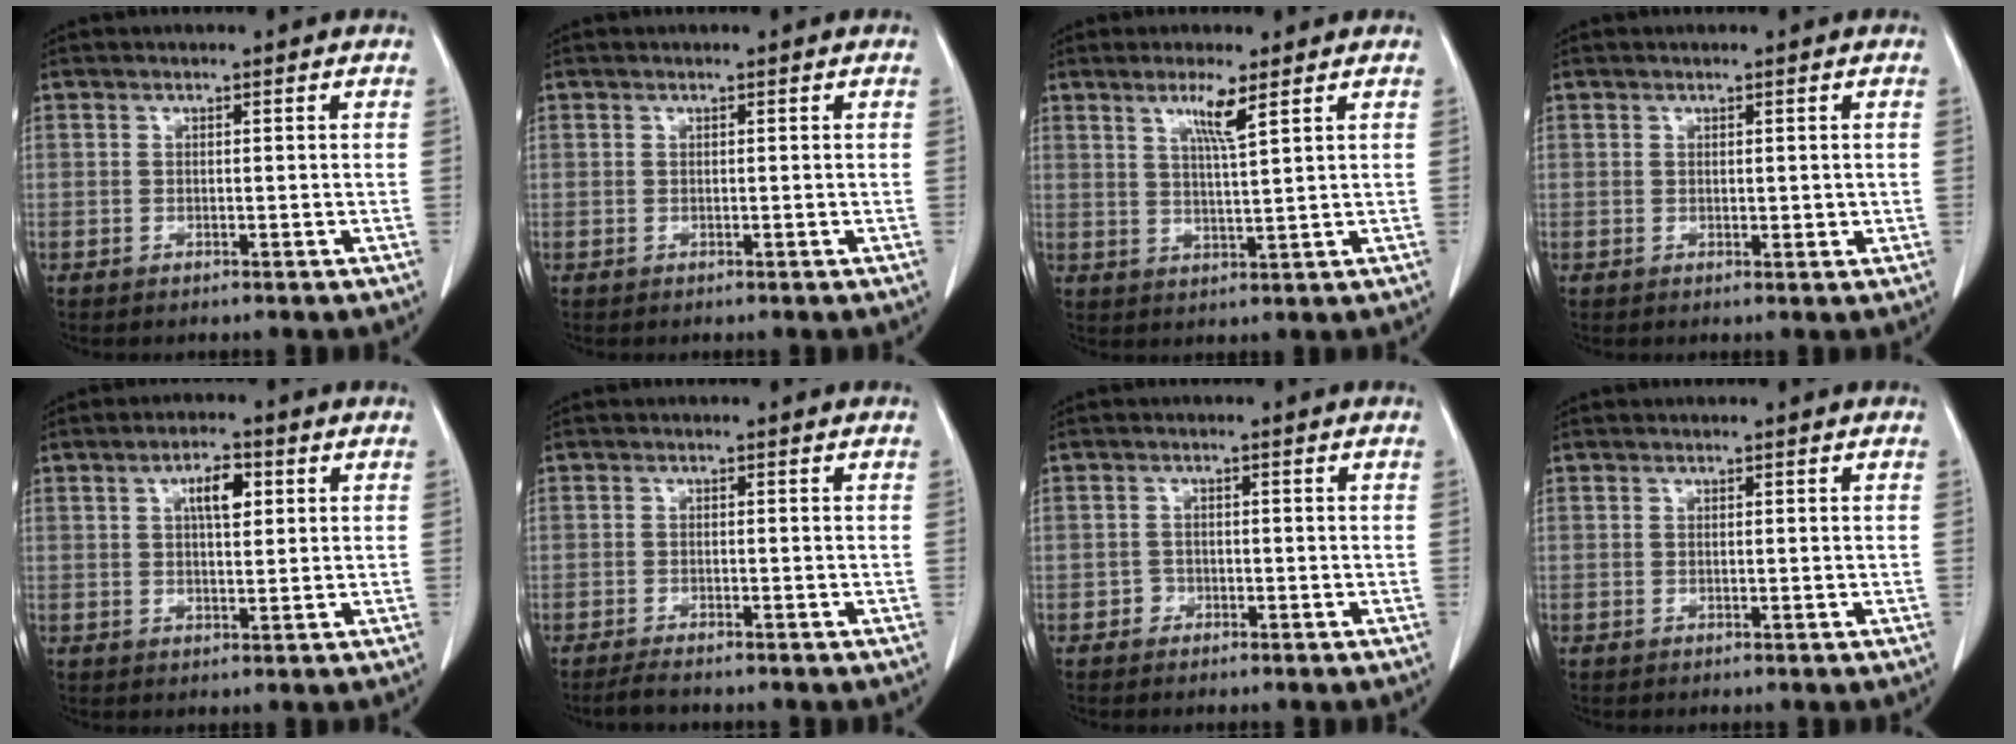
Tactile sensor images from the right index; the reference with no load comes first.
{"total": 0.0}
{"total": 4.5, "force": [2.5, -0.4, 3.7], "torque": [-0.070, -0.006, 0.048]}
{"total": 1.2, "force": [0.1, 0.6, 1.0], "torque": [-0.013, -0.004, 0.004]}
{"total": 4.7, "force": [1.6, 1.7, 4.1], "torque": [-0.069, 0.006, 0.025]}
{"total": 2.9, "force": [-2.6, 0.3, 1.3], "torque": [-0.026, -0.006, -0.039]}
{"total": 1.4, "force": [-0.7, 1.2, -0.1], "torque": [0.006, 0.007, -0.016]}
{"total": 0.0}